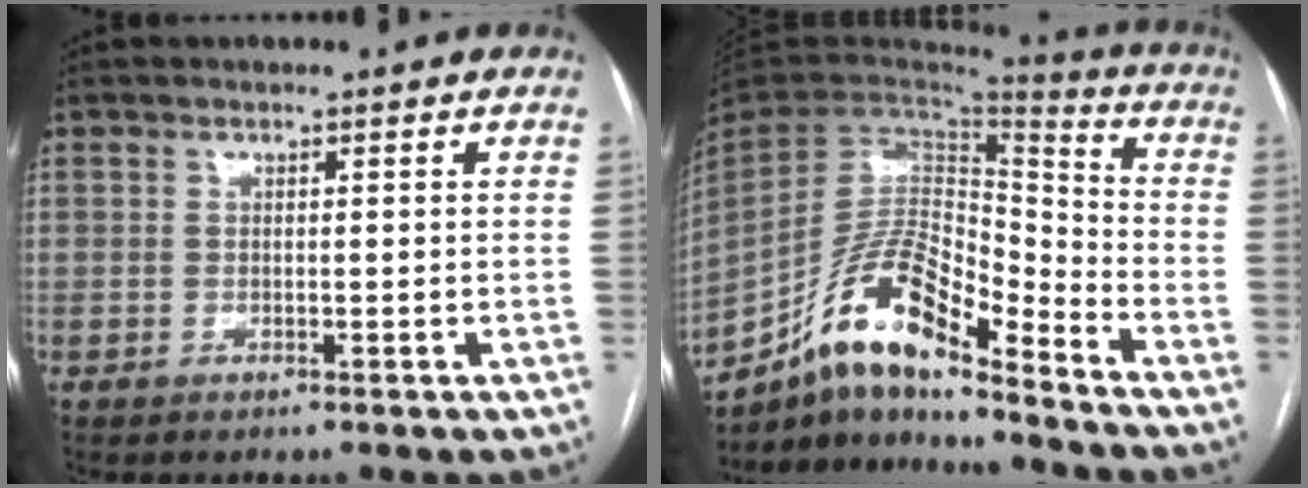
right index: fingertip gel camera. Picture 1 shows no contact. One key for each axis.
{"total": 15.5, "fx": -11.3, "fy": 3.8, "fz": 10.0, "tx": -0.190, "ty": 0.025, "tz": -0.204}